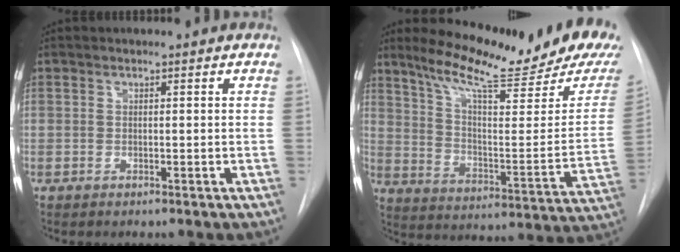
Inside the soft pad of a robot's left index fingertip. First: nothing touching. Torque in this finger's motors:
{"motor_torque": [1.03, -1.11, 0.36, 0.11]}